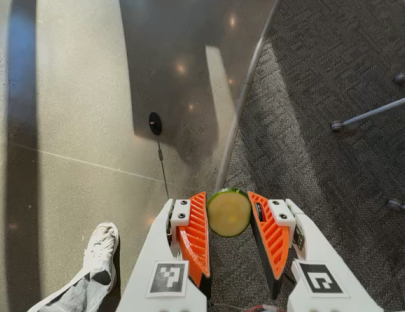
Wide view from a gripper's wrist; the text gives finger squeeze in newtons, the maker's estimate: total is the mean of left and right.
{"total": 7.9, "left": 7.8, "right": 8.0}